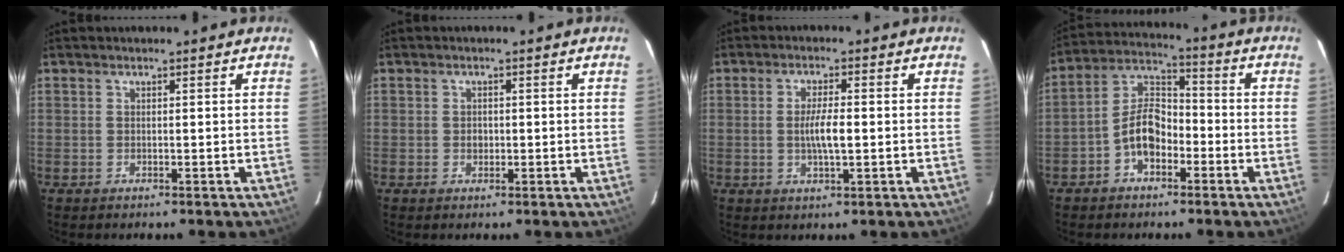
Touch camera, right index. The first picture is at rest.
{"total": 1.4, "force": [-0.2, 1.3, 0.6], "torque": [-0.009, 0.003, -0.003]}
{"total": 4.7, "force": [-0.3, 1.0, 4.5], "torque": [-0.083, -0.002, -0.004]}
{"total": 8.4, "force": [-3.7, 4.9, 5.7], "torque": [-0.112, 0.028, -0.065]}